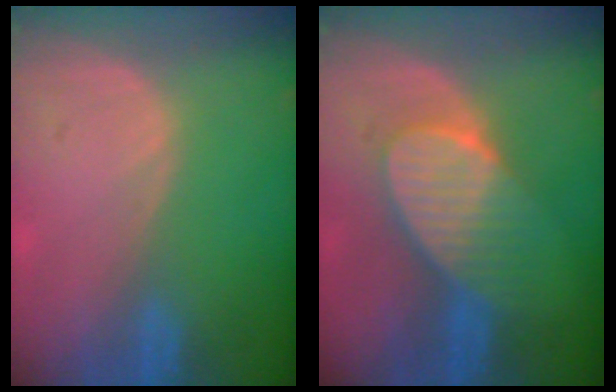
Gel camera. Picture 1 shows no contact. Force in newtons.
{"total": 7.3, "press": 7.3, "slide": 0.7}